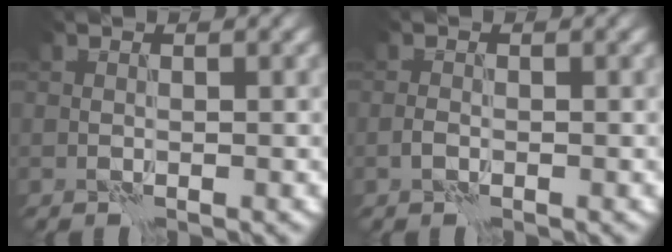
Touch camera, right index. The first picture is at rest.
{"total": 0.8, "force": [-0.4, 0.5, 0.5], "torque": [-0.011, 0.002, -0.010]}